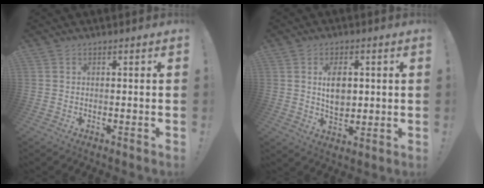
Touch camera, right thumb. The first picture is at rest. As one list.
[{"total": 8.1, "force": [1.3, 5.5, 5.8], "torque": [-0.082, -0.002, 0.020]}]